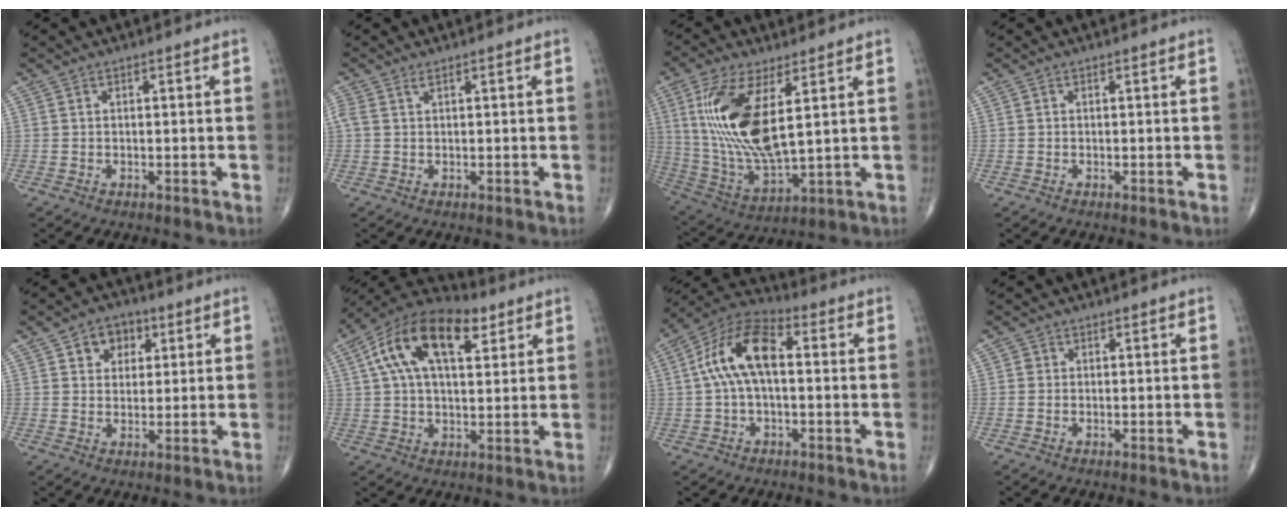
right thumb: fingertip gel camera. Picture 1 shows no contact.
{"total": 1.5, "force": [0.8, 0.5, 1.2], "torque": [-0.038, 0.015, 0.025]}
{"total": 18.3, "force": [4.8, 7.0, 16.2], "torque": [-0.342, -0.027, 0.101]}
{"total": 0.0}
{"total": 6.2, "force": [2.6, 4.7, 3.0], "torque": [-0.010, -0.006, 0.034]}
{"total": 17.6, "force": [7.0, 8.9, 13.5], "torque": [-0.229, 0.015, 0.114]}
{"total": 12.4, "force": [1.1, 6.1, 10.8], "torque": [-0.208, 0.040, 0.010]}
{"total": 0.7, "force": [0.0, 0.7, 0.1], "torque": [0.002, 0.002, 0.000]}